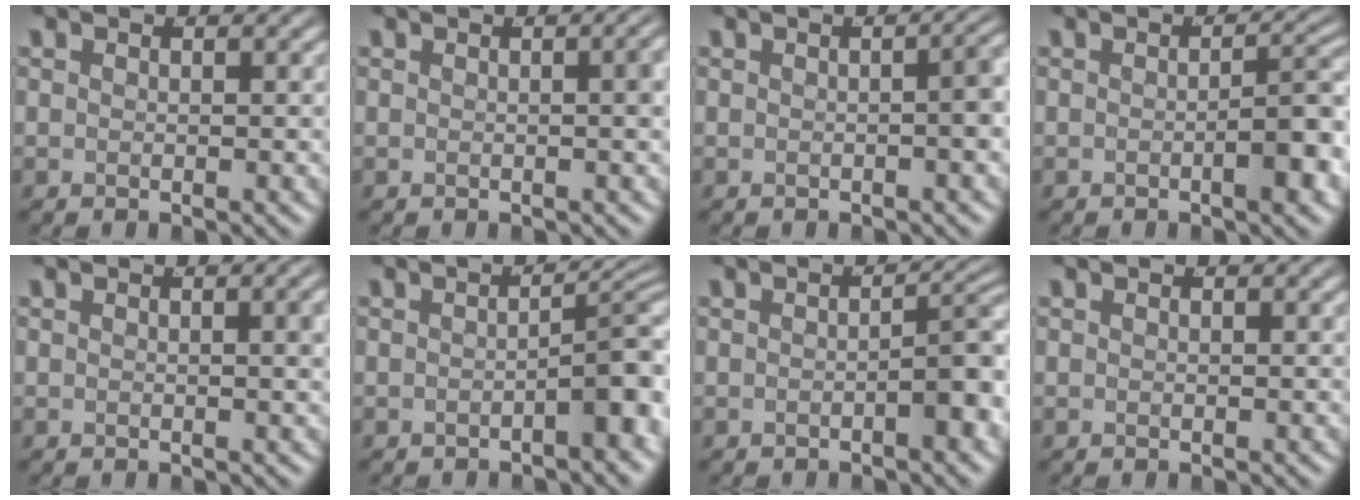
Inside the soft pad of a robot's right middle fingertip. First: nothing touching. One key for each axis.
{"total": 1.4, "fx": 0.0, "fy": 0.0, "fz": 1.4, "tx": -0.011, "ty": 0.008, "tz": -0.004}
{"total": 2.7, "fx": -0.4, "fy": 0.6, "fz": 2.6, "tx": -0.021, "ty": 0.009, "tz": -0.009}
{"total": 3.6, "fx": -1.4, "fy": 0.9, "fz": 3.2, "tx": -0.032, "ty": 0.005, "tz": -0.024}
{"total": 1.0, "fx": 0.2, "fy": 0.0, "fz": 1.0, "tx": -0.006, "ty": 0.003, "tz": 0.000}
{"total": 5.1, "fx": -1.8, "fy": 1.6, "fz": 4.5, "tx": -0.034, "ty": 0.004, "tz": -0.030}
{"total": 3.6, "fx": -1.5, "fy": 1.0, "fz": 3.1, "tx": -0.026, "ty": 0.004, "tz": -0.024}
{"total": 0.0}